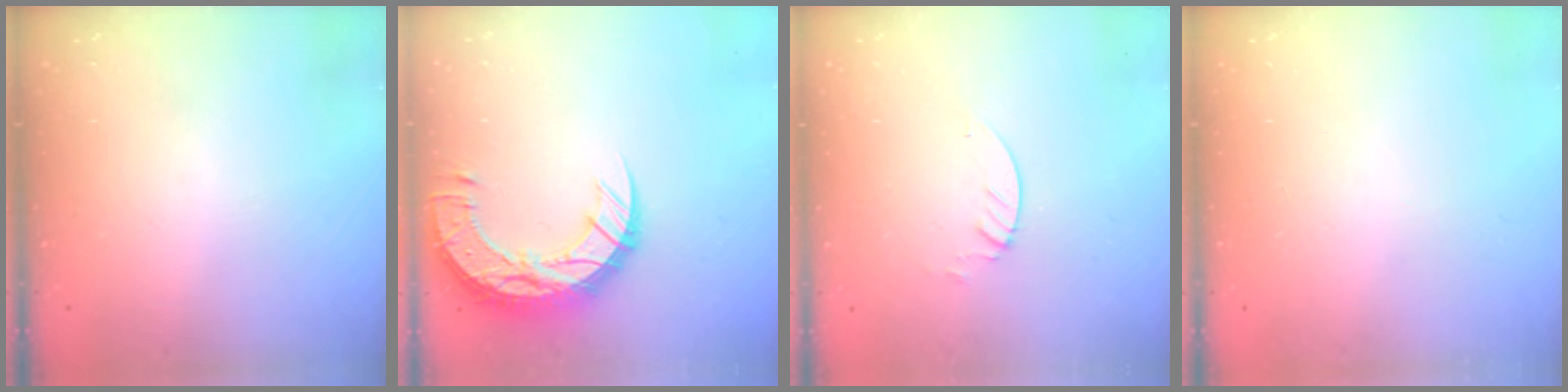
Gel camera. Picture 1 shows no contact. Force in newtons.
{"total": 16.8, "press": 16.7, "slide": 1.1}
{"total": 1.3, "press": 1.3, "slide": 0.1}
{"total": 0.0}